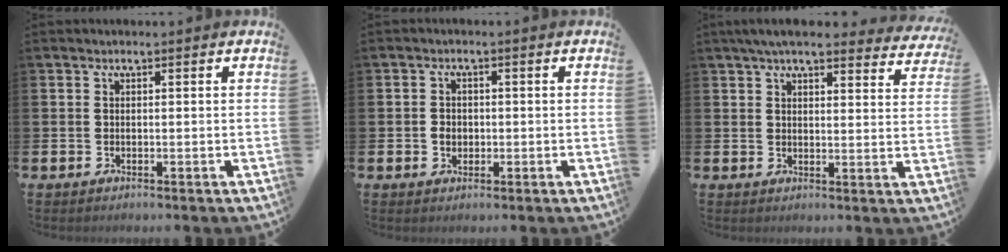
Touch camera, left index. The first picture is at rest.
{"total": 2.0, "force": [-0.2, 1.7, 0.9], "torque": [-0.011, 0.005, -0.008]}
{"total": 5.7, "force": [5.2, 0.9, 2.2], "torque": [-0.048, -0.020, 0.093]}